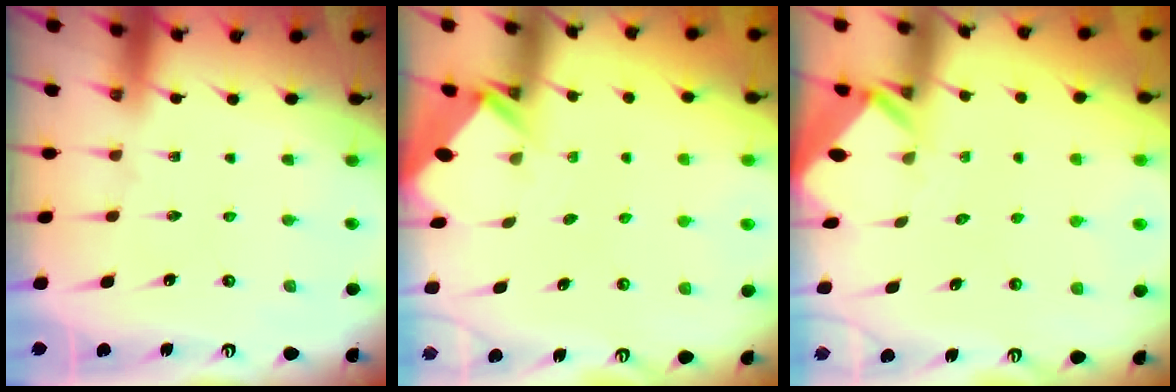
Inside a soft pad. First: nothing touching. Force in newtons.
{"total": 2.7, "press": 2.7, "slide": 0.2}
{"total": 2.7, "press": 2.7, "slide": 0.1}